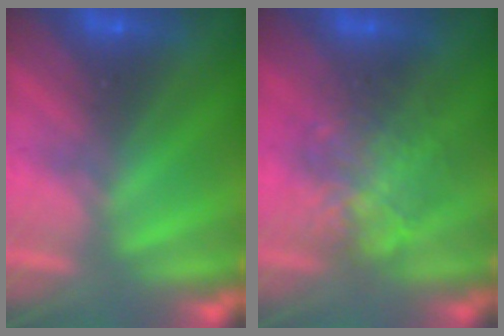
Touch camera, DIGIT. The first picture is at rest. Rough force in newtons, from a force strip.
{"total": 2.3}